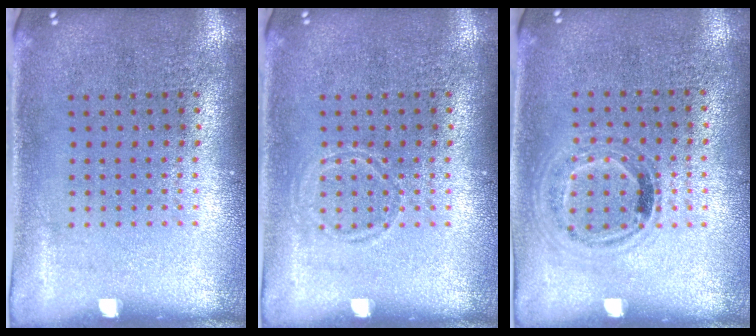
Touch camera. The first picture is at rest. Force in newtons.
{"total": 0.8, "press": 0.8, "slide": 0.1}
{"total": 1.0, "press": 0.8, "slide": 0.6}